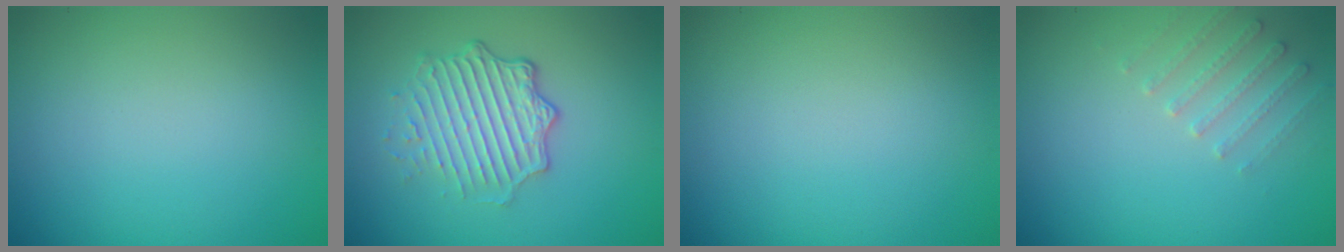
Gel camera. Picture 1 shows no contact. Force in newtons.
{"total": 5.0, "press": 3.6, "slide": 3.5}
{"total": 0.0}
{"total": 1.9, "press": 1.8, "slide": 0.6}